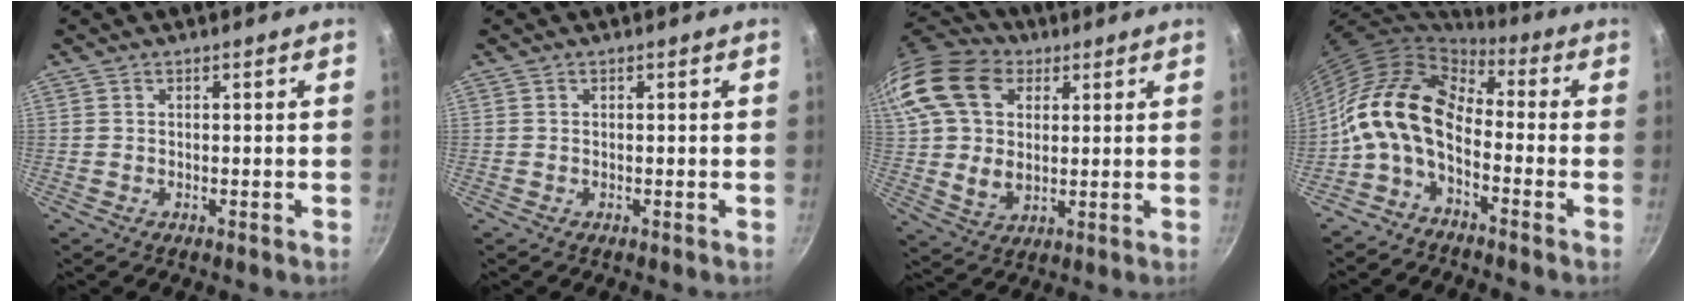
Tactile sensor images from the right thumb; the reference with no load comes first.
{"total": 0.0}
{"total": 23.2, "force": [7.3, 16.3, 14.8], "torque": [-0.309, 0.014, 0.128]}
{"total": 12.7, "force": [-2.0, 7.7, 9.8], "torque": [-0.175, 0.032, -0.055]}